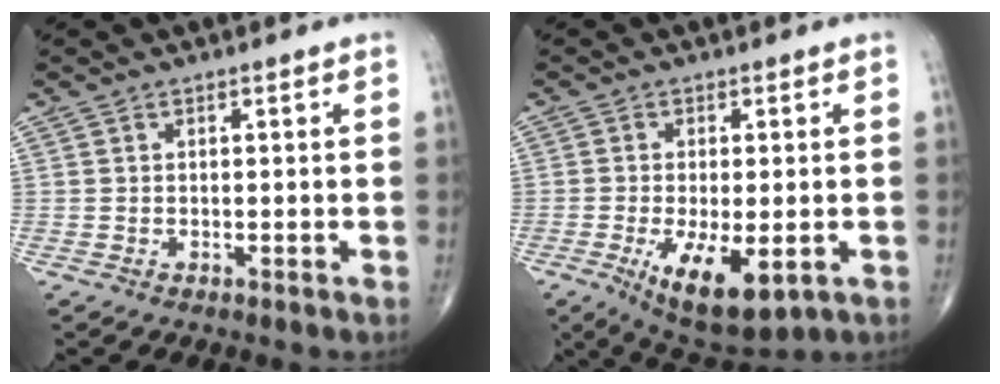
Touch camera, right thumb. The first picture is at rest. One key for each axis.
{"total": 11.7, "fx": -4.0, "fy": 4.7, "fz": 9.9, "tx": -0.158, "ty": -0.018, "tz": -0.052}